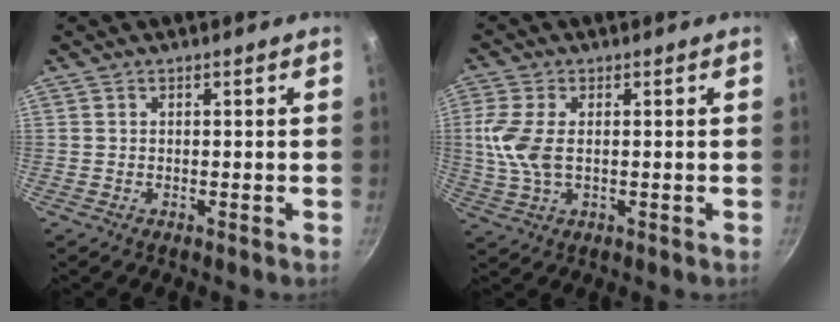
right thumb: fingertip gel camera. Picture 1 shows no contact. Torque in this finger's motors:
{"motor_torque": [0.13, 0.07, 0.92, 0.17, 0.08]}